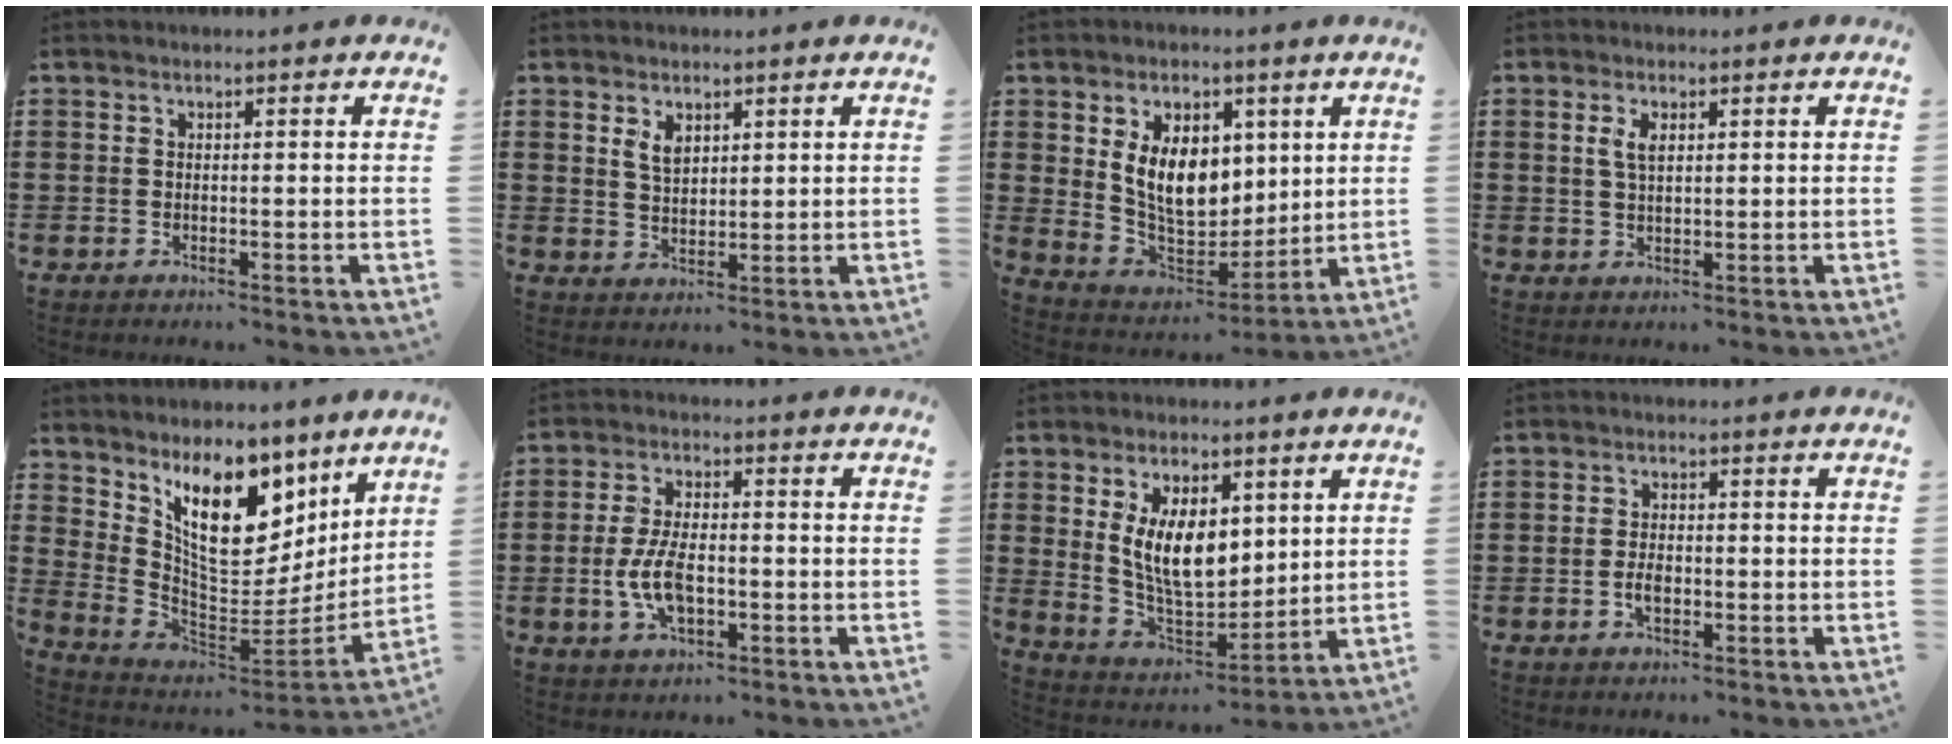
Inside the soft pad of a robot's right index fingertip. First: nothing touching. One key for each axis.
{"total": 3.0, "fx": 1.7, "fy": 1.8, "fz": 1.8, "tx": -0.041, "ty": 0.005, "tz": 0.031}
{"total": 9.5, "fx": 2.5, "fy": 6.6, "fz": 6.4, "tx": -0.141, "ty": 0.006, "tz": 0.044}
{"total": 2.9, "fx": 1.0, "fy": 1.3, "fz": 2.4, "tx": -0.052, "ty": 0.006, "tz": 0.016}
{"total": 13.7, "fx": 7.5, "fy": 7.5, "fz": 8.6, "tx": -0.151, "ty": -0.038, "tz": 0.144}
{"total": 7.0, "fx": -1.5, "fy": 3.4, "fz": 6.0, "tx": -0.138, "ty": -0.001, "tz": -0.033}
{"total": 9.3, "fx": 2.7, "fy": 5.2, "fz": 7.1, "tx": -0.140, "ty": 0.001, "tz": 0.049}
{"total": 2.5, "fx": -0.8, "fy": 1.3, "fz": 2.0, "tx": -0.045, "ty": 0.000, "tz": -0.016}